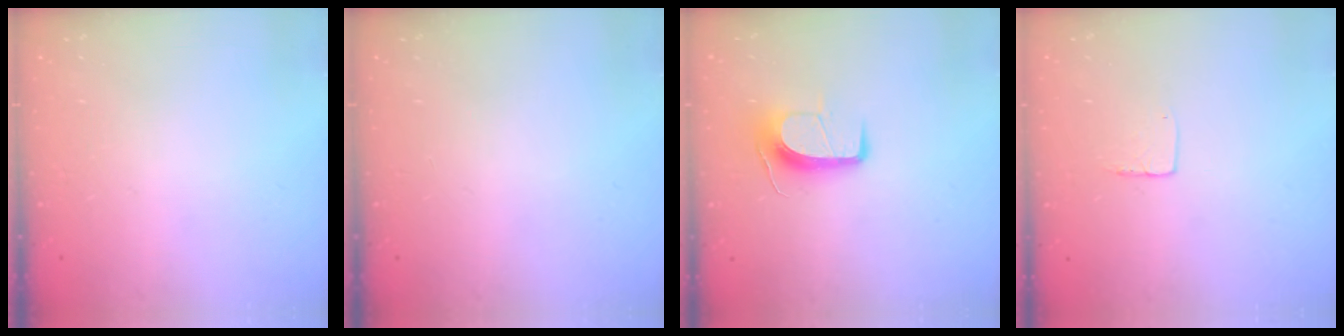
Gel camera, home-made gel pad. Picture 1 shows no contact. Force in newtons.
{"total": 0.0}
{"total": 9.9, "press": 9.9, "slide": 0.2}
{"total": 4.5, "press": 4.5, "slide": 0.3}